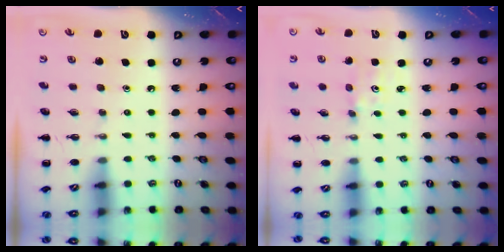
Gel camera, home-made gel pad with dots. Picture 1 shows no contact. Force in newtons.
{"total": 1.4, "press": 1.3, "slide": 0.5}